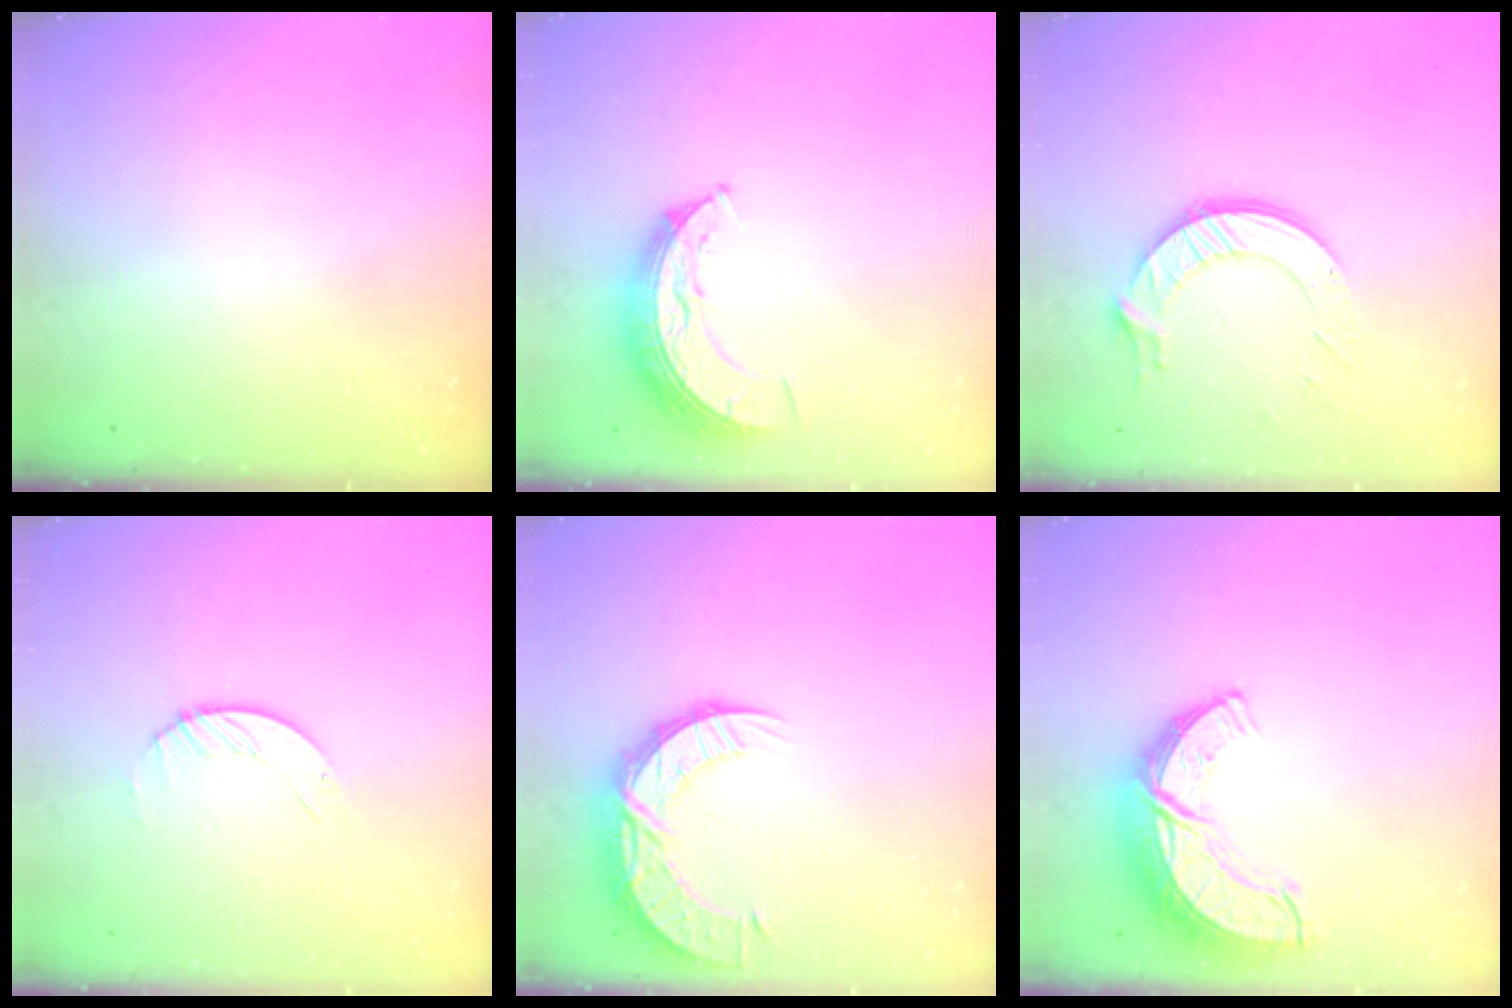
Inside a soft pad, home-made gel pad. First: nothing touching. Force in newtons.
{"total": 9.1, "press": 9.1, "slide": 0.6}
{"total": 11.8, "press": 11.8, "slide": 1.1}
{"total": 1.9, "press": 1.9, "slide": 0.2}
{"total": 12.8, "press": 12.8, "slide": 0.9}
{"total": 12.6, "press": 12.6, "slide": 0.9}